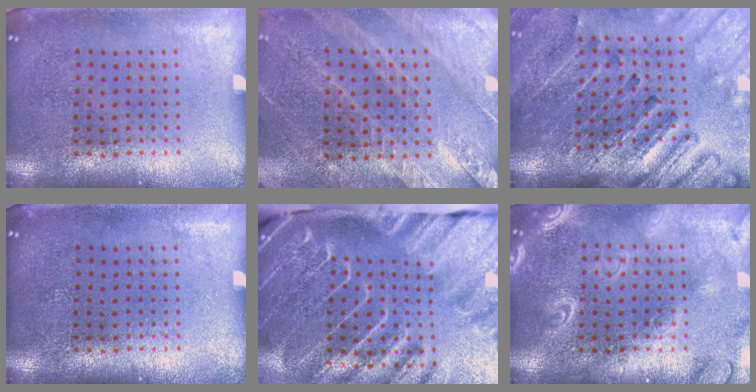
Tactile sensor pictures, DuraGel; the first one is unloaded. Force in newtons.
{"total": 2.7, "press": 2.7, "slide": 0.5}
{"total": 2.8, "press": 2.7, "slide": 0.6}
{"total": 0.0}
{"total": 4.6, "press": 3.4, "slide": 3.1}
{"total": 2.6, "press": 2.5, "slide": 0.3}